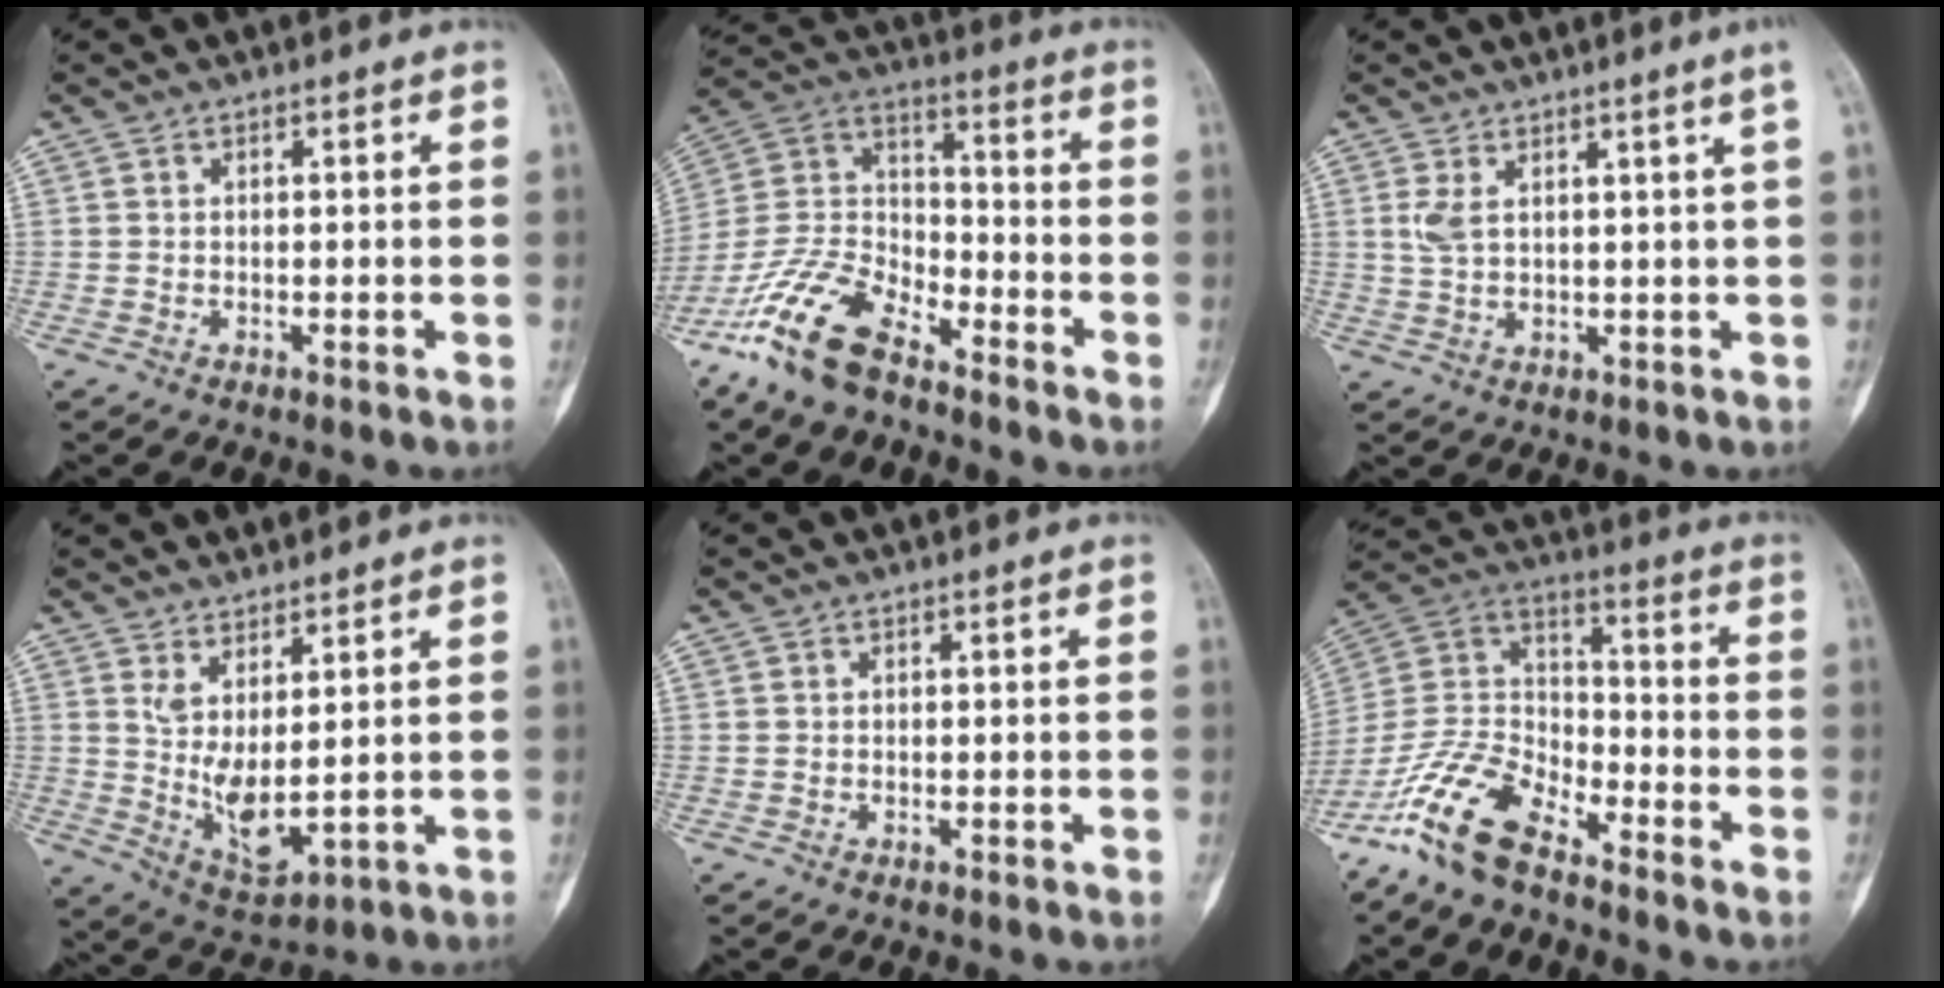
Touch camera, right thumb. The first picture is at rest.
{"total": 16.0, "force": [-11.3, 6.9, 9.0], "torque": [-0.176, 0.063, -0.222]}
{"total": 5.9, "force": [2.7, 0.1, 5.3], "torque": [-0.098, -0.016, 0.055]}
{"total": 7.7, "force": [2.3, 2.9, 6.8], "torque": [-0.125, -0.039, 0.060]}
{"total": 0.0}
{"total": 14.1, "force": [-10.4, 5.6, 7.7], "torque": [-0.148, 0.067, -0.211]}